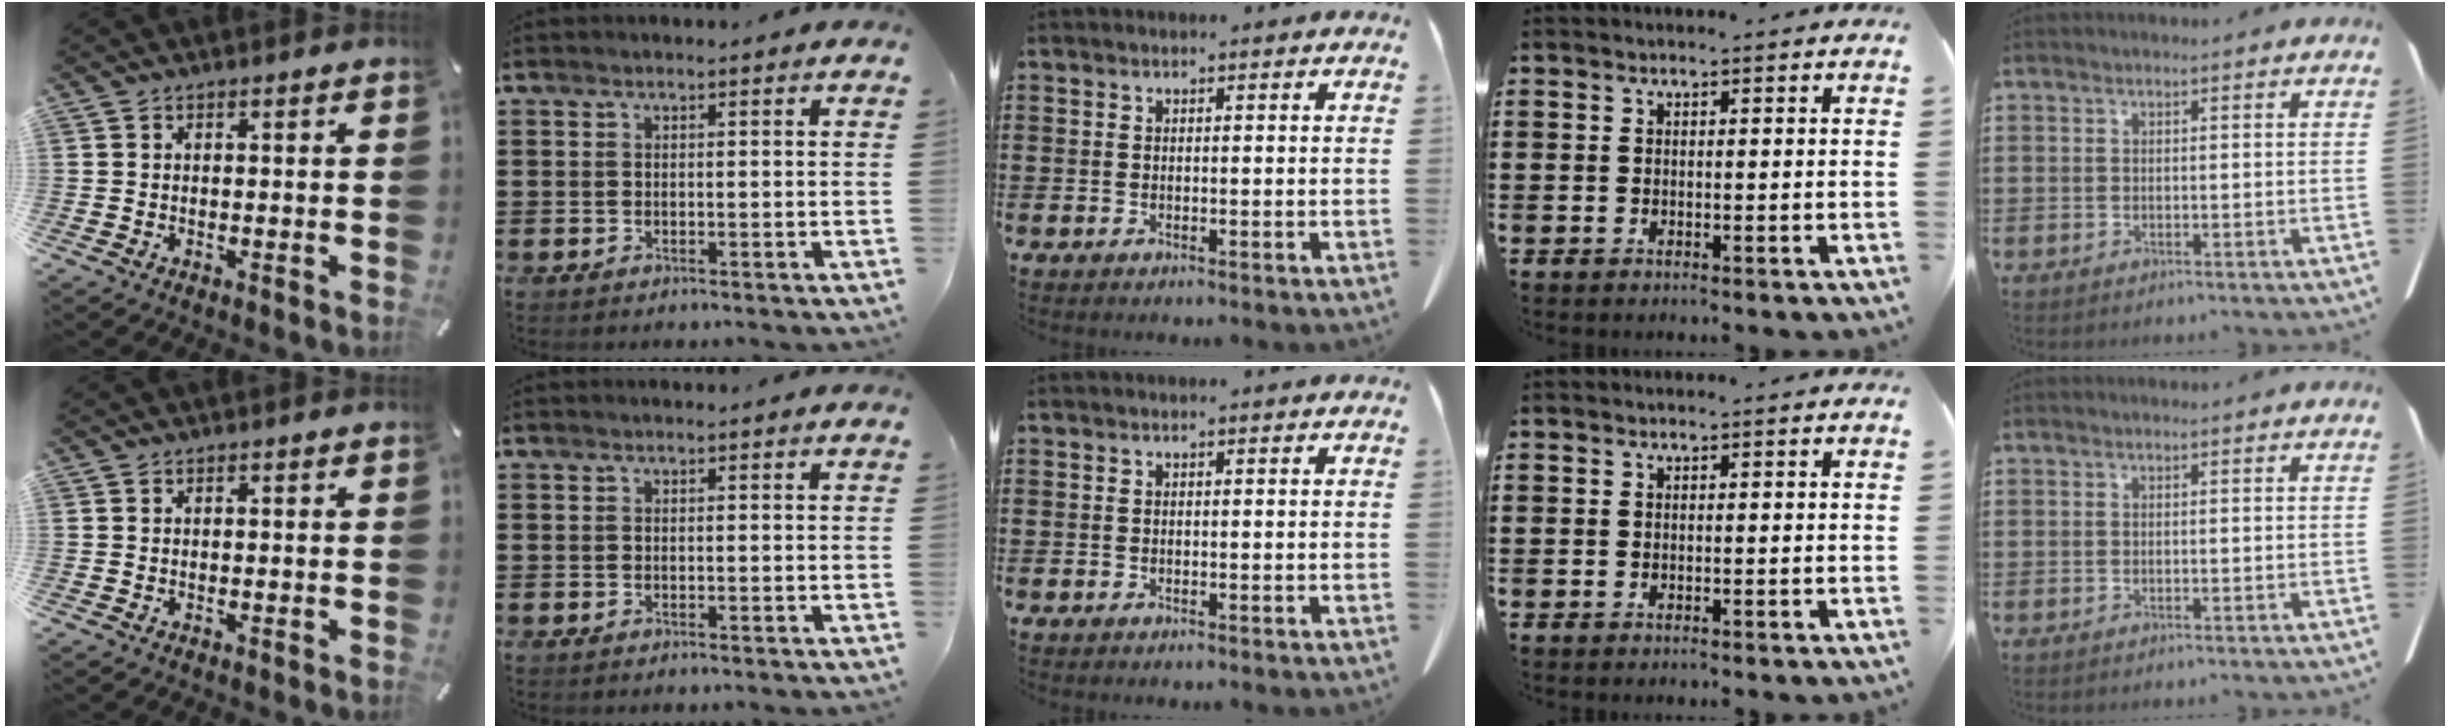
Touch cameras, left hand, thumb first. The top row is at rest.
{}